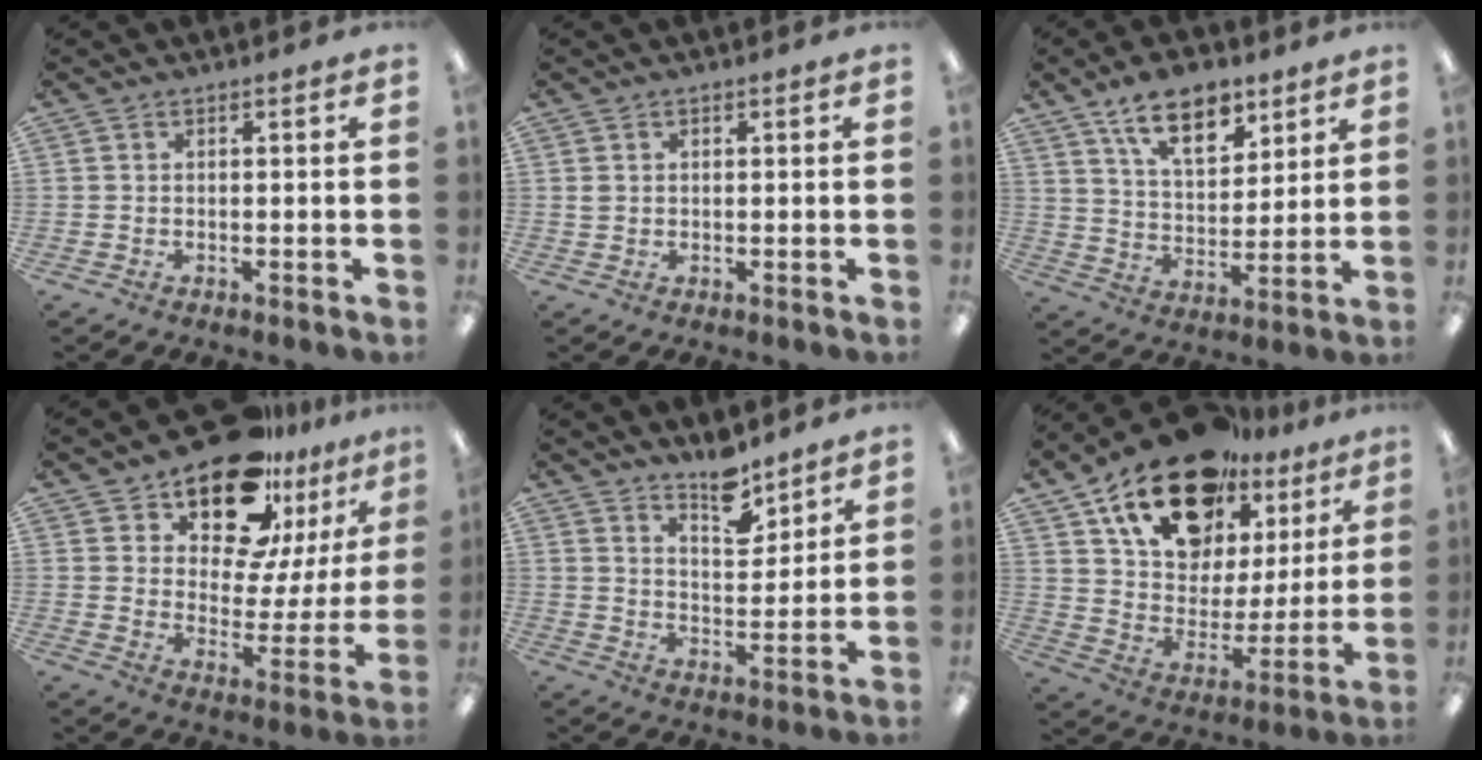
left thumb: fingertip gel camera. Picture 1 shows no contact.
{"total": 1.3, "force": [0.4, 1.0, 0.7], "torque": [-0.015, 0.004, 0.007]}
{"total": 13.4, "force": [8.9, 6.8, 7.4], "torque": [-0.110, -0.036, 0.159]}
{"total": 19.4, "force": [15.4, 8.0, 8.6], "torque": [-0.150, -0.112, 0.270]}
{"total": 8.9, "force": [7.3, 3.5, 3.5], "torque": [-0.035, -0.053, 0.127]}
{"total": 19.9, "force": [14.6, 10.2, 8.8], "torque": [-0.167, -0.088, 0.262]}